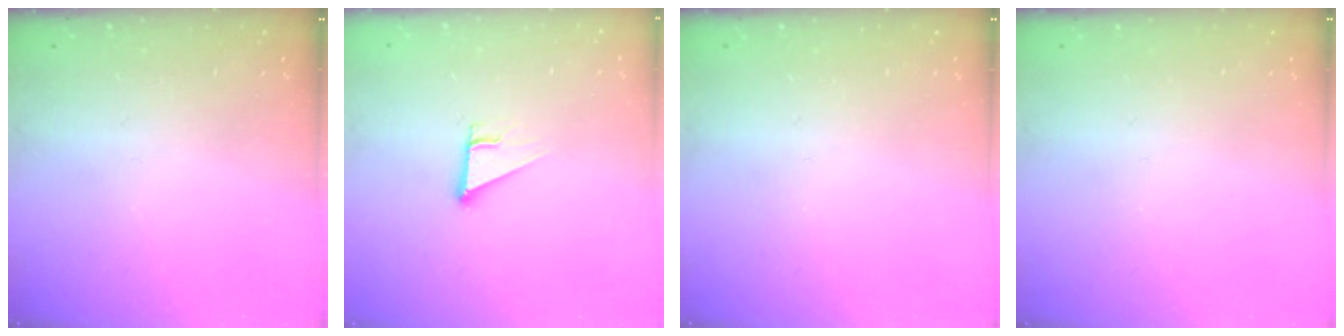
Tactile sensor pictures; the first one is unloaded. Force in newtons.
{"total": 2.5, "press": 2.5, "slide": 0.2}
{"total": 0.0}
{"total": 0.0}